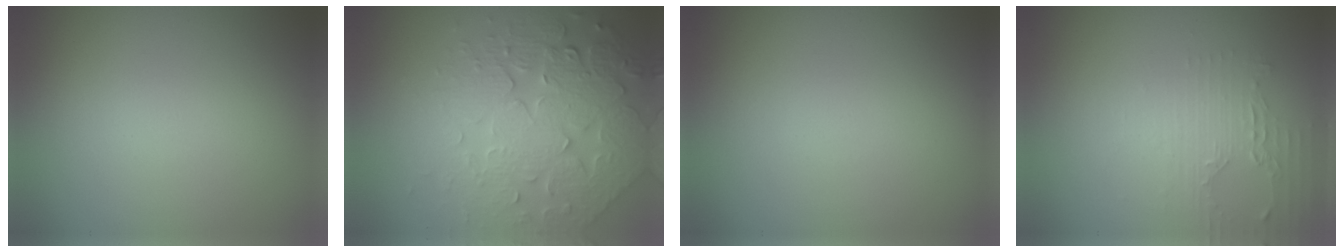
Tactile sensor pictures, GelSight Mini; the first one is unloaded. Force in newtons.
{"total": 7.9, "press": 5.7, "slide": 5.6}
{"total": 0.0}
{"total": 1.8, "press": 1.8, "slide": 0.4}